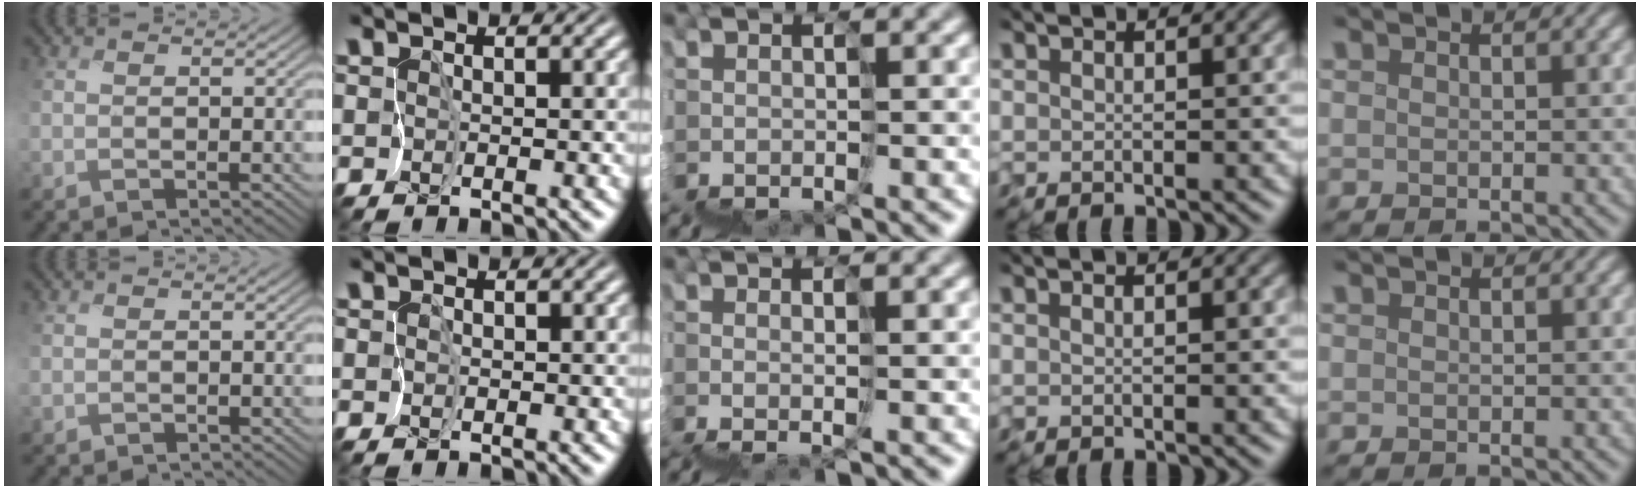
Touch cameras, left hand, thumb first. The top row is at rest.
{"middle": {"total": 2.2, "force": [-0.3, 0.8, 2.0], "torque": [-0.003, -0.002, -0.005]}, "ring": {"total": 0.6, "force": [0.2, 0.4, 0.5], "torque": [-0.001, 0.003, -0.008]}}